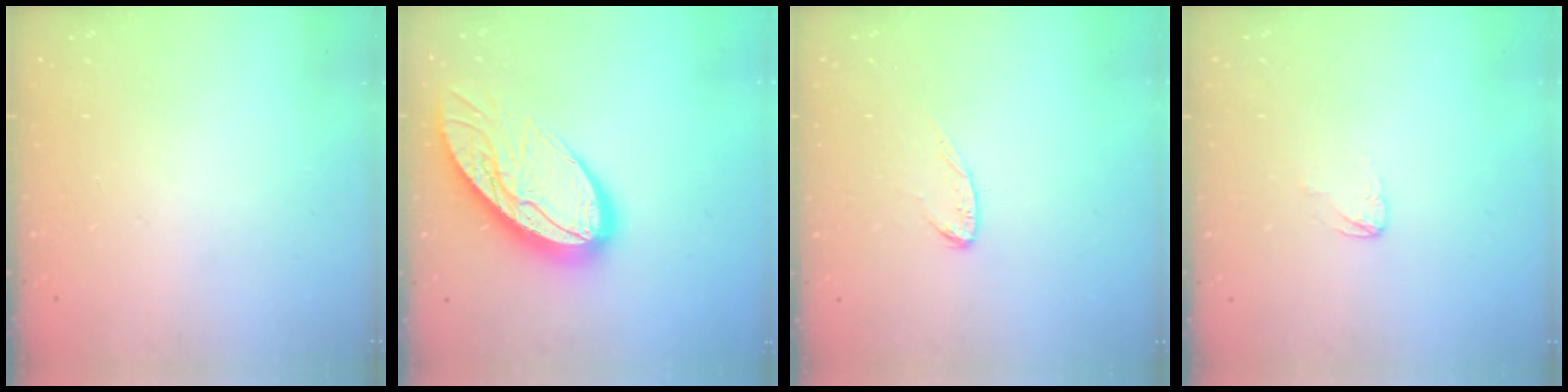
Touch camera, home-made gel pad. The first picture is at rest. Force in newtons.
{"total": 16.0, "press": 15.9, "slide": 1.5}
{"total": 5.8, "press": 5.8, "slide": 0.4}
{"total": 2.0, "press": 2.0, "slide": 0.1}